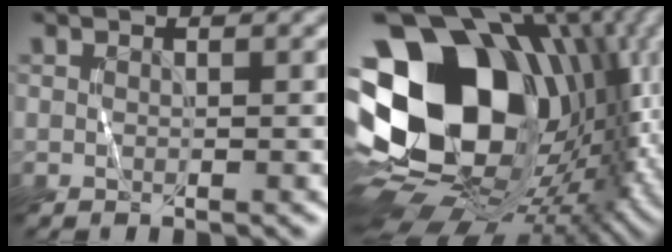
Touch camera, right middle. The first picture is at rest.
{"total": 21.6, "force": [1.1, 16.1, 14.4], "torque": [-0.269, -0.014, 0.043]}